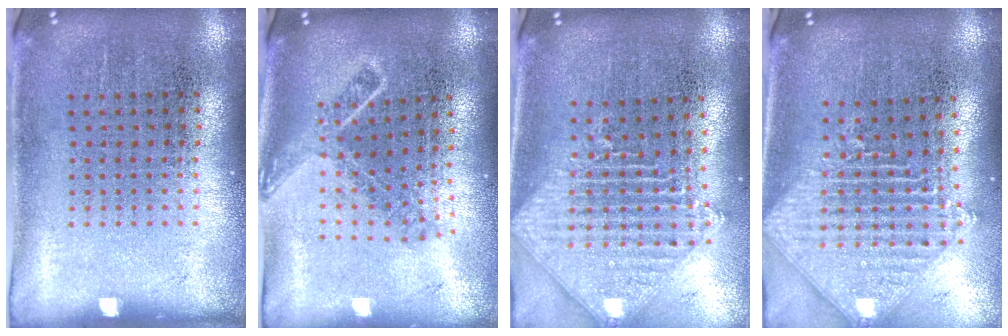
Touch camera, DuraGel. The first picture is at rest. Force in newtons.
{"total": 1.6, "press": 1.2, "slide": 1.1}
{"total": 2.3, "press": 1.8, "slide": 1.4}
{"total": 2.3, "press": 1.8, "slide": 1.4}